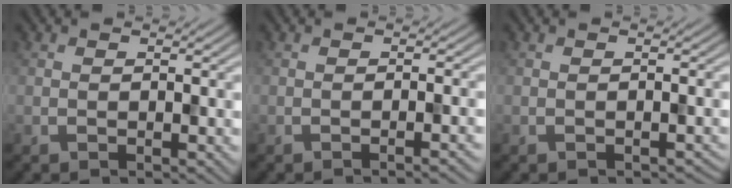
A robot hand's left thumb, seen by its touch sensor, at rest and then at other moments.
{"total": 1.9, "force": [-0.9, 0.4, 1.6], "torque": [-0.012, 0.003, -0.021]}
{"total": 0.7, "force": [-0.5, 0.2, 0.4], "torque": [-0.003, -0.001, -0.005]}